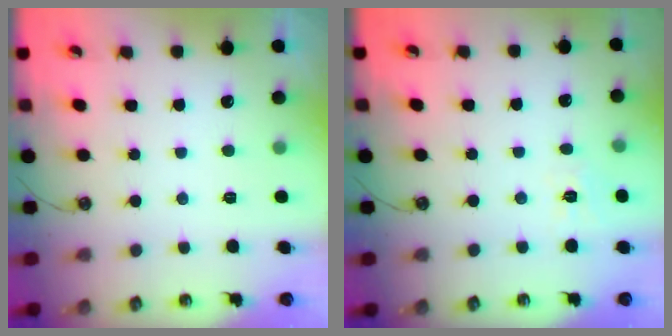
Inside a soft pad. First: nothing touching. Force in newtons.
{"total": 4.0, "press": 4.0, "slide": 0.4}